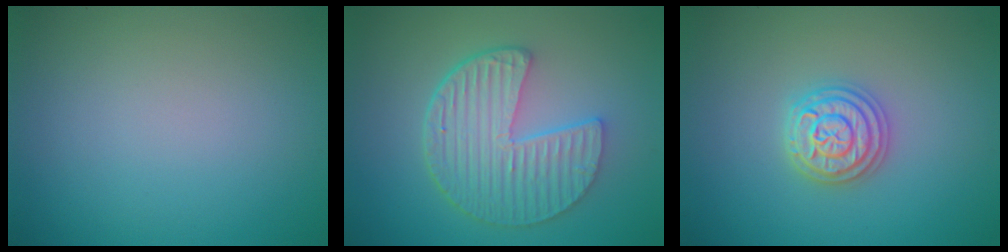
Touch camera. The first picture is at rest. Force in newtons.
{"total": 6.5, "press": 4.8, "slide": 4.4}
{"total": 3.6, "press": 3.6, "slide": 0.4}